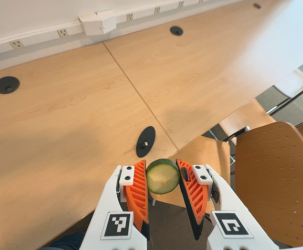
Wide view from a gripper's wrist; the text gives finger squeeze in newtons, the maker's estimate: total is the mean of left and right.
{"total": 8.7, "left": 9.0, "right": 8.4}